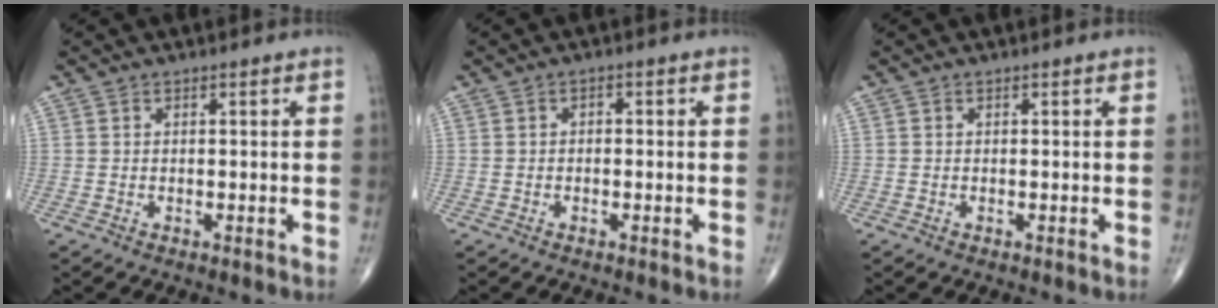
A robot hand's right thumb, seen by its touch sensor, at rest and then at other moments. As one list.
[{"total": 1.0, "force": [-0.2, 0.7, 0.7], "torque": [-0.004, 0.005, -0.006]}, {"total": 0.0}]